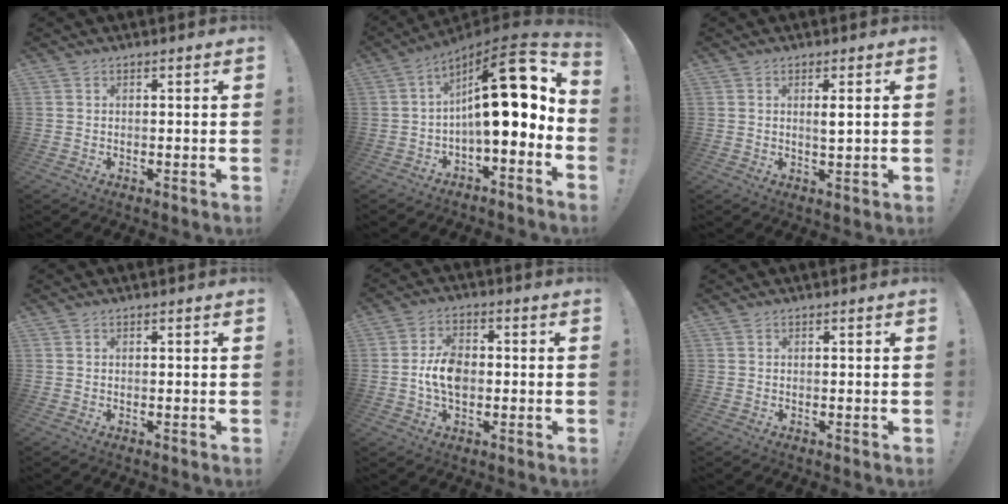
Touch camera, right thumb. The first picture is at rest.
{"total": 20.1, "force": [3.1, 6.1, 18.9], "torque": [-0.291, -0.018, 0.046]}
{"total": 2.3, "force": [0.8, 0.3, 2.2], "torque": [-0.027, -0.009, 0.009]}
{"total": 0.0}
{"total": 8.7, "force": [-1.2, 5.7, 6.5], "torque": [-0.112, 0.008, -0.021]}
{"total": 0.0}